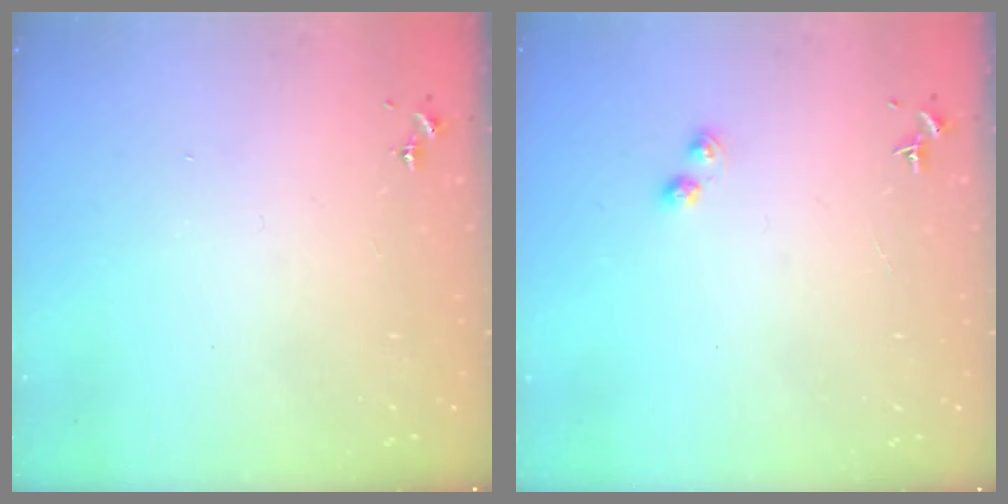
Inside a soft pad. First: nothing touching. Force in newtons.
{"total": 2.2, "press": 2.2, "slide": 0.2}